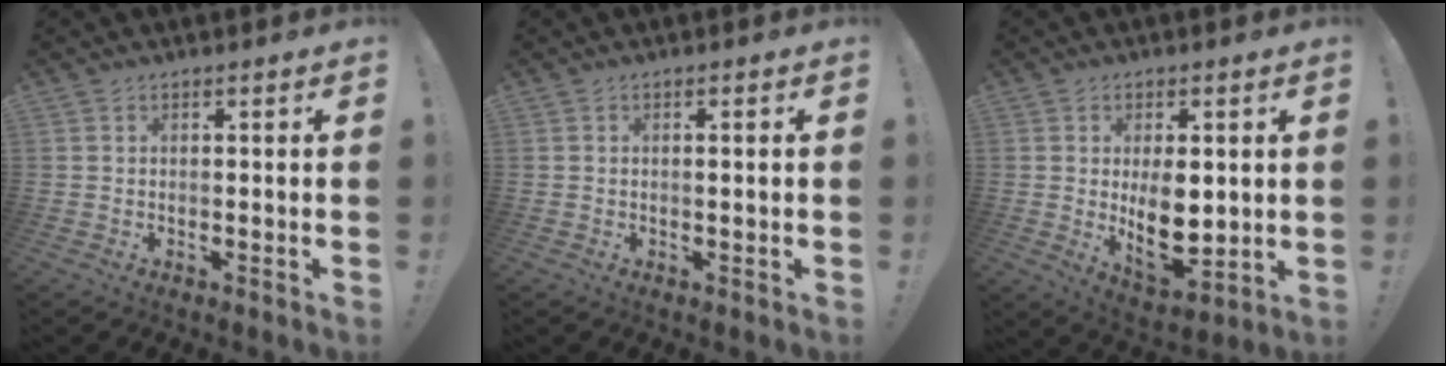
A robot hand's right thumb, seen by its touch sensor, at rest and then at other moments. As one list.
[{"total": 1.1, "force": [0.0, -0.1, 1.1], "torque": [-0.015, -0.003, -0.003]}, {"total": 11.7, "force": [1.1, 6.8, 9.5], "torque": [-0.146, -0.019, 0.027]}]